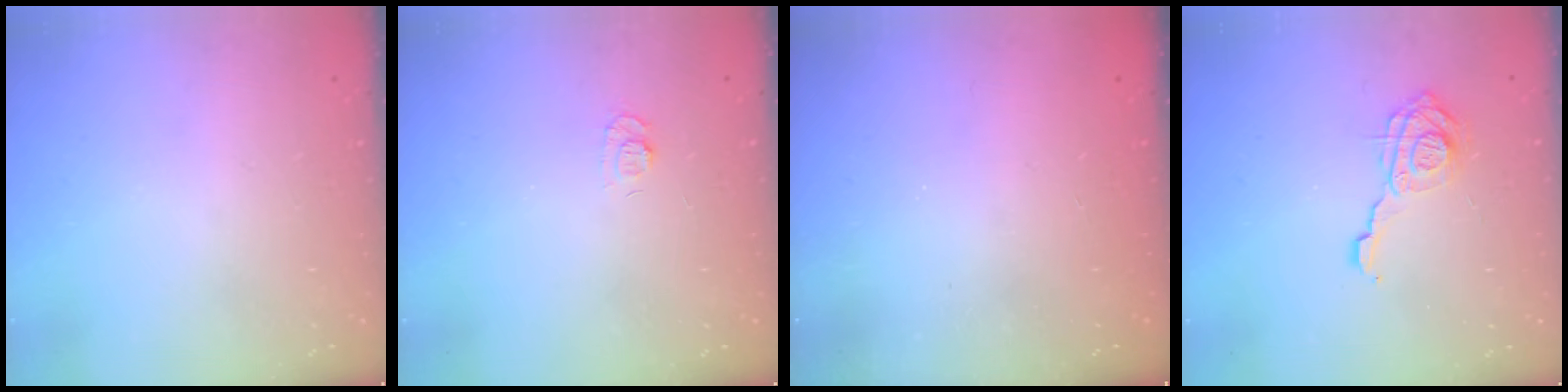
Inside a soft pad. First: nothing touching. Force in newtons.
{"total": 5.4, "press": 5.3, "slide": 0.7}
{"total": 2.4, "press": 2.3, "slide": 0.8}
{"total": 11.5, "press": 11.4, "slide": 1.1}